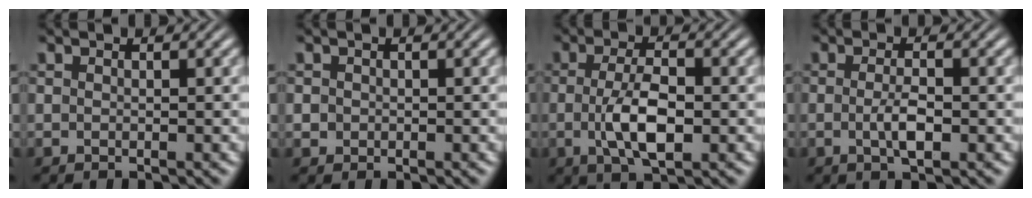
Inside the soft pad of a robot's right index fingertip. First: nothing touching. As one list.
[{"total": 1.1, "force": [-0.2, 1.1, 0.2], "torque": [-0.013, -0.014, 0.001]}, {"total": 4.6, "force": [-0.8, 1.5, 4.3], "torque": [-0.076, -0.013, -0.009]}, {"total": 2.3, "force": [-0.9, 0.4, 2.1], "torque": [-0.038, -0.013, -0.012]}]